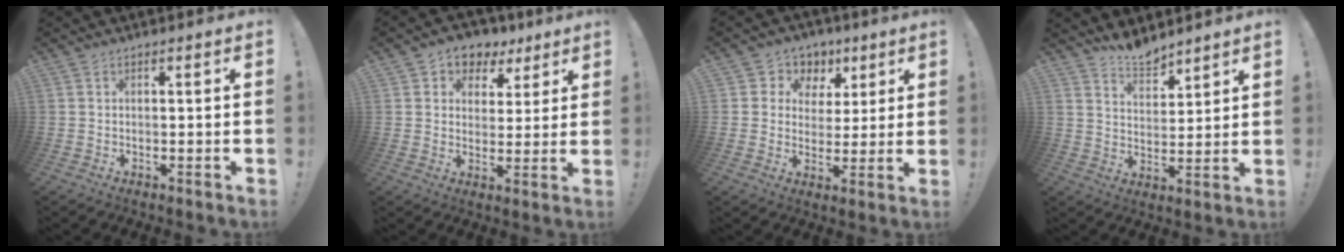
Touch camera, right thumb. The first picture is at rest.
{"total": 6.4, "force": [2.8, 5.7, 1.2], "torque": [-0.009, -0.021, 0.054]}
{"total": 7.5, "force": [2.3, 7.0, 1.6], "torque": [-0.031, -0.013, 0.050]}
{"total": 7.2, "force": [6.6, 2.3, 1.4], "torque": [-0.026, -0.051, 0.124]}